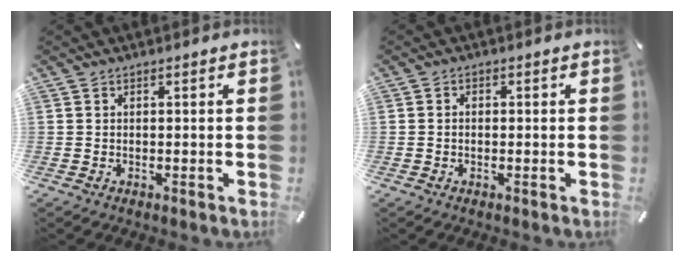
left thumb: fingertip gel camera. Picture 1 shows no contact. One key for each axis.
{"total": 1.1, "fx": -0.3, "fy": 0.8, "fz": 0.7, "tx": -0.014, "ty": 0.003, "tz": -0.006}